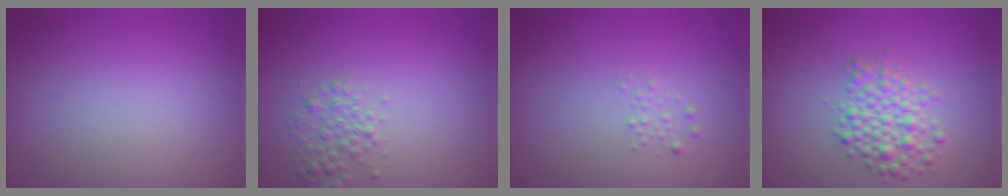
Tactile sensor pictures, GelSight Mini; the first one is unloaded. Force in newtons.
{"total": 2.1, "press": 2.1, "slide": 0.0}
{"total": 0.8, "press": 0.8, "slide": 0.0}
{"total": 3.9, "press": 3.9, "slide": 0.1}